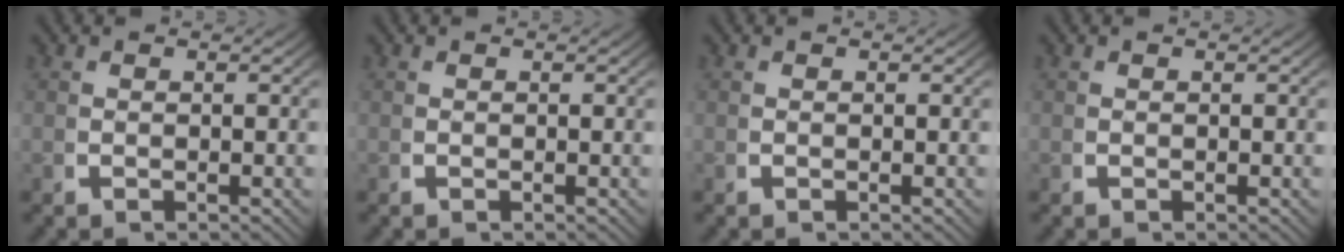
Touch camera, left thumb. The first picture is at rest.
{"total": 0.0}
{"total": 0.0}
{"total": 0.0}